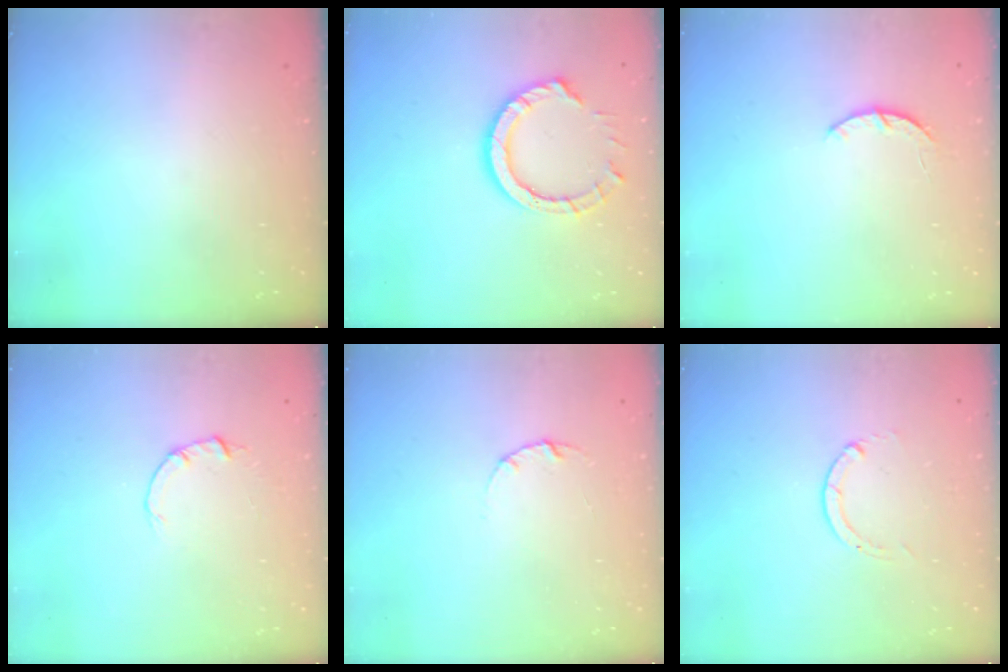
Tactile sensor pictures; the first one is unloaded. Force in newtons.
{"total": 10.6, "press": 10.6, "slide": 0.9}
{"total": 2.9, "press": 2.8, "slide": 0.5}
{"total": 2.0, "press": 2.0, "slide": 0.3}
{"total": 3.0, "press": 3.0, "slide": 0.4}
{"total": 0.0}